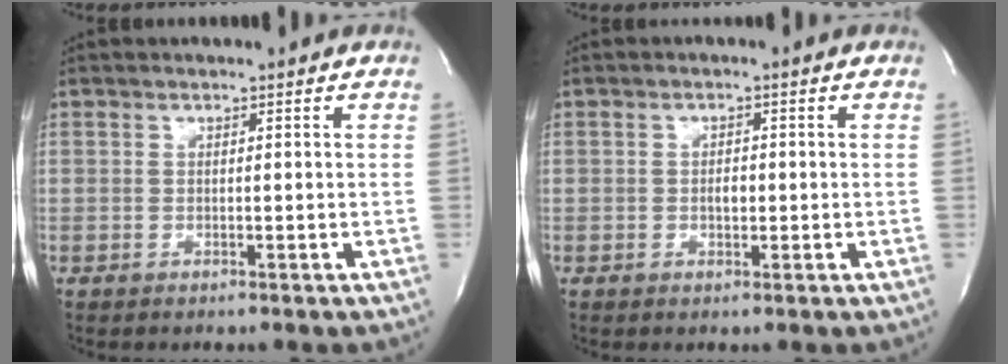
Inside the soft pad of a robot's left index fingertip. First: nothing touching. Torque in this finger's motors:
{"motor_torque": [0.58, 0.09, 0.21, 0.01]}